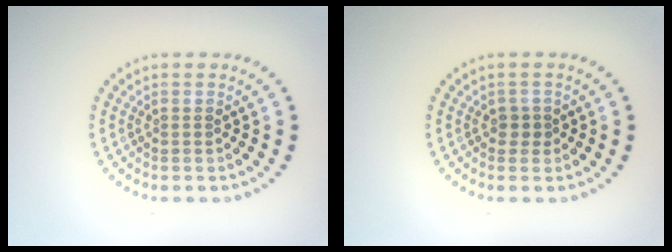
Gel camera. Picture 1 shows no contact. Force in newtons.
{"total": 1.2, "press": 0.9, "slide": 0.7}